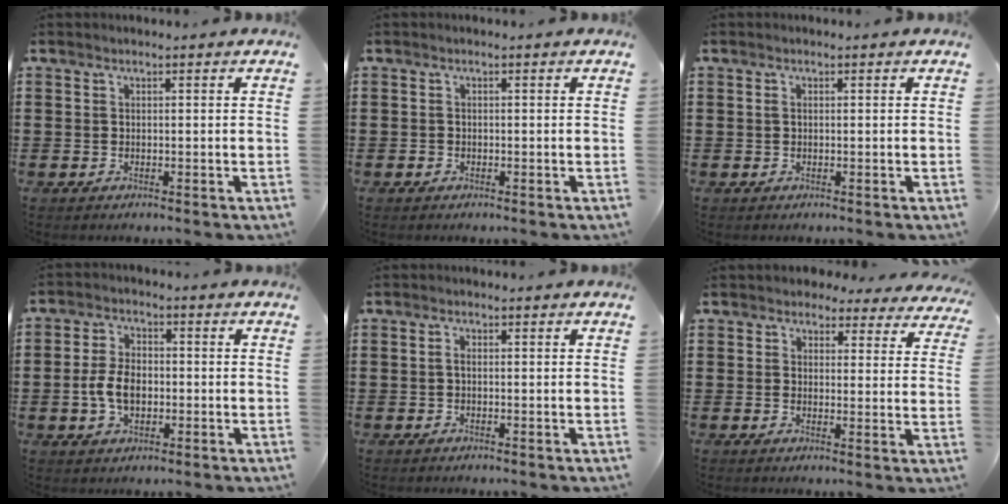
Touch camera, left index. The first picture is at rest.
{"total": 0.7, "force": [-0.4, 0.5, 0.1], "torque": [-0.006, 0.001, -0.009]}
{"total": 0.6, "force": [0.1, 0.3, 0.5], "torque": [-0.012, 0.001, 0.001]}
{"total": 5.8, "force": [-1.0, 3.5, 4.5], "torque": [-0.109, 0.000, -0.026]}
{"total": 1.0, "force": [-0.2, 0.4, 0.9], "torque": [-0.026, -0.003, -0.006]}
{"total": 3.5, "force": [3.3, 1.0, 0.5], "torque": [-0.022, -0.005, 0.061]}